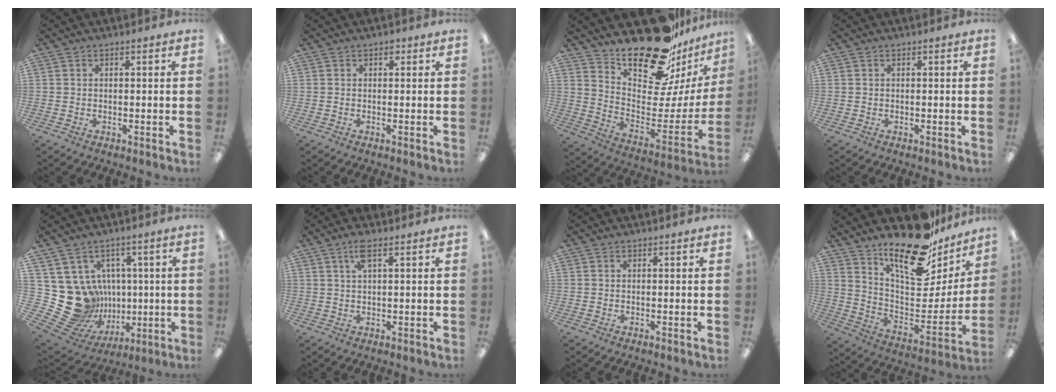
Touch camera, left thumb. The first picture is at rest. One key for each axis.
{"total": 1.1, "fx": 0.5, "fy": 0.7, "fz": 0.6, "tx": -0.005, "ty": 0.000, "tz": 0.007}
{"total": 24.1, "fx": 19.8, "fy": 8.3, "fz": 10.9, "tx": -0.150, "ty": -0.151, "tz": 0.336}
{"total": 0.0}
{"total": 16.9, "fx": -0.6, "fy": 15.9, "fz": 5.7, "tx": -0.128, "ty": -0.024, "tz": 0.027}
{"total": 4.2, "fx": 2.1, "fy": 1.2, "fz": 3.4, "tx": -0.074, "ty": 0.007, "tz": 0.035}
{"total": 0.0}
{"total": 21.3, "fx": 16.9, "fy": 7.6, "fz": 10.6, "tx": -0.151, "ty": -0.136, "tz": 0.288}